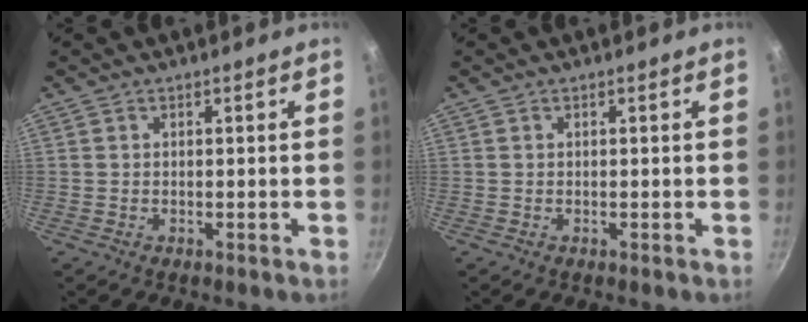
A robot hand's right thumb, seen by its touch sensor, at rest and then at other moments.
{"total": 0.0}